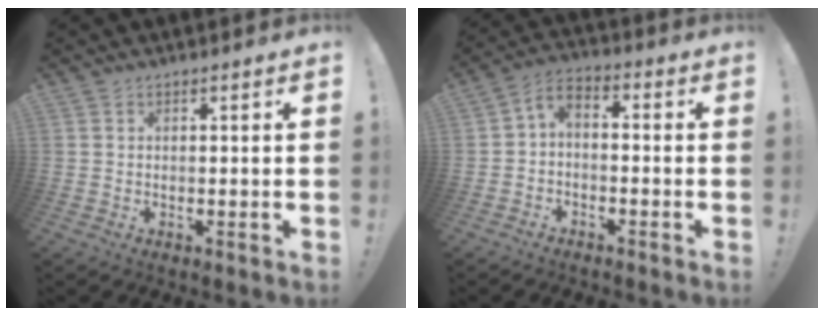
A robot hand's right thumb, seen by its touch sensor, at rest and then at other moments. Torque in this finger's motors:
{"motor_torque": [0.04, 0.04, 0.12, -0.10, 0.06]}